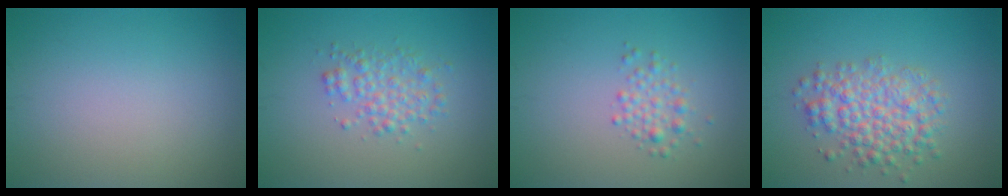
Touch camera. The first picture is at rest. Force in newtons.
{"total": 2.6, "press": 2.6, "slide": 0.0}
{"total": 1.8, "press": 1.8, "slide": 0.1}
{"total": 4.9, "press": 4.8, "slide": 0.2}